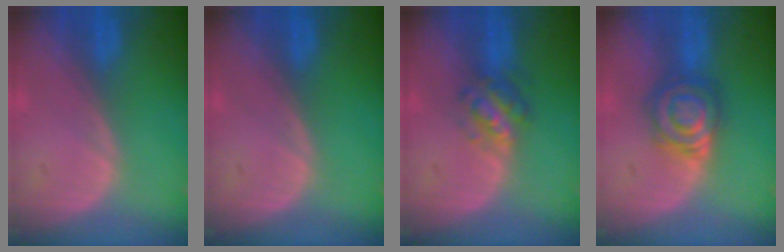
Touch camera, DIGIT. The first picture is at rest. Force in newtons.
{"total": 0.0}
{"total": 4.7, "press": 4.3, "slide": 2.0}
{"total": 6.6, "press": 6.4, "slide": 1.4}